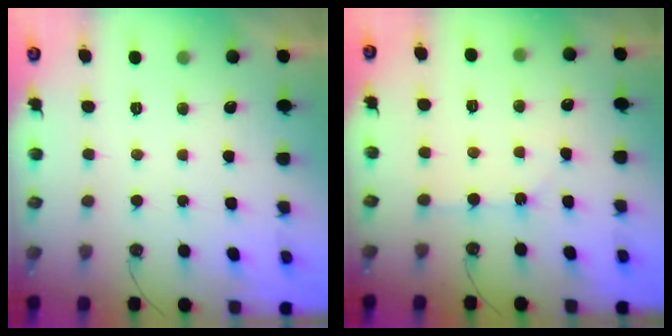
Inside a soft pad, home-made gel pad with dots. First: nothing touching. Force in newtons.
{"total": 3.9, "press": 3.9, "slide": 0.5}